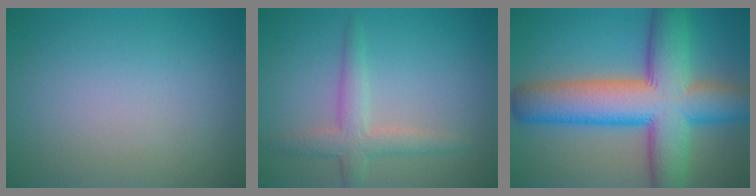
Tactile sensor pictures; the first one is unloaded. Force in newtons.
{"total": 3.0, "press": 3.0, "slide": 0.1}
{"total": 12.6, "press": 12.6, "slide": 0.5}